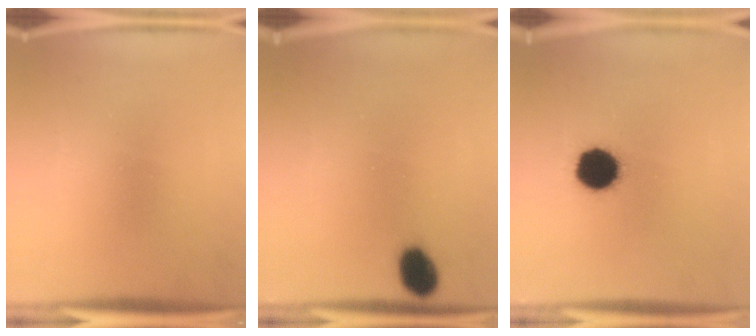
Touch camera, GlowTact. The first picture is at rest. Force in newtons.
{"total": 6.0}
{"total": 12.0}